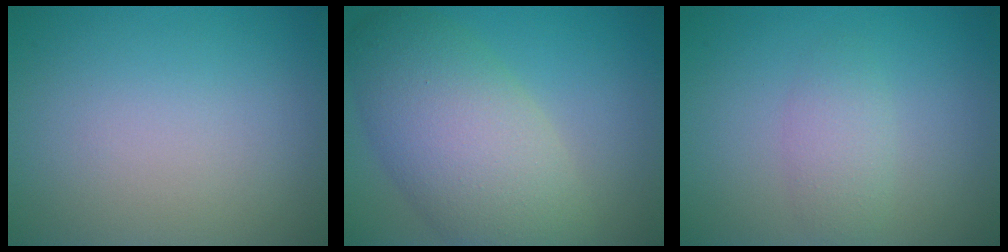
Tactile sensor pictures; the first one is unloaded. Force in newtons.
{"total": 9.0, "press": 9.0, "slide": 0.5}
{"total": 1.9, "press": 1.9, "slide": 0.1}